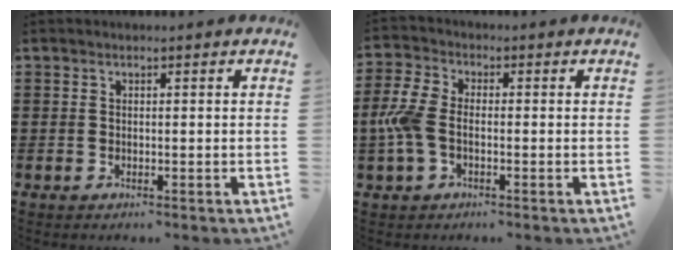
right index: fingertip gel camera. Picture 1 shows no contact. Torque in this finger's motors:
{"motor_torque": [1.48, -0.45, 0.76, 0.21]}